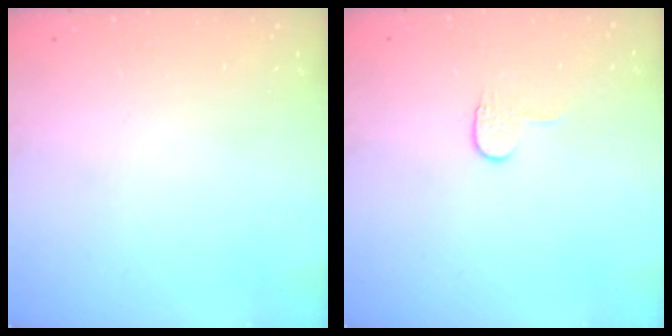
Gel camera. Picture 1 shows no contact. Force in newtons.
{"total": 3.6, "press": 3.6, "slide": 0.4}